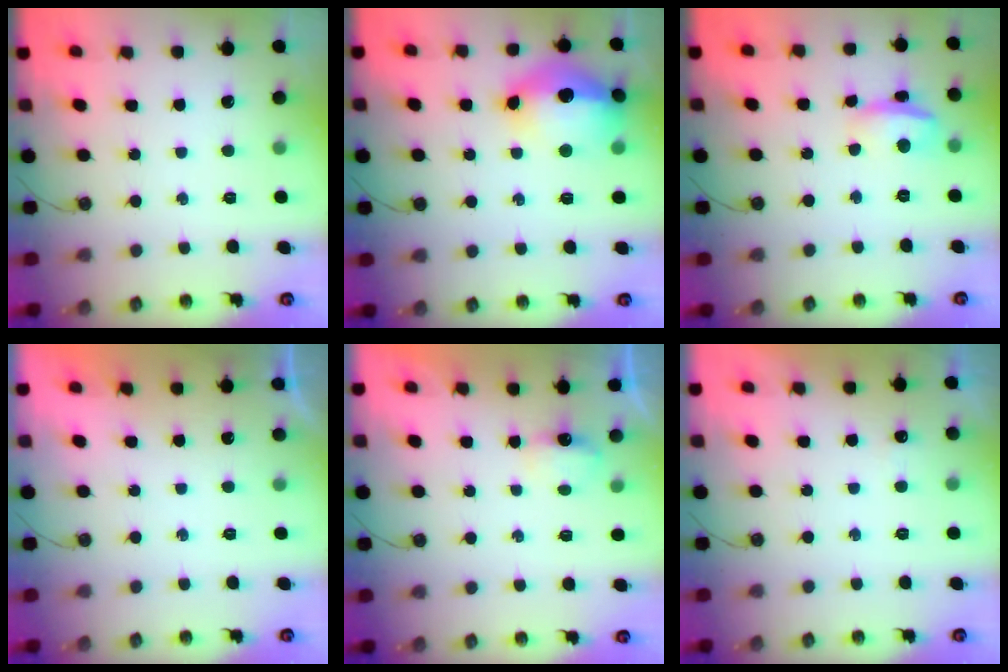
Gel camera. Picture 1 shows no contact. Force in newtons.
{"total": 17.5, "press": 17.4, "slide": 1.7}
{"total": 13.9, "press": 7.3, "slide": 11.9}
{"total": 0.0}
{"total": 4.3, "press": 4.2, "slide": 0.7}
{"total": 3.3, "press": 3.2, "slide": 0.7}